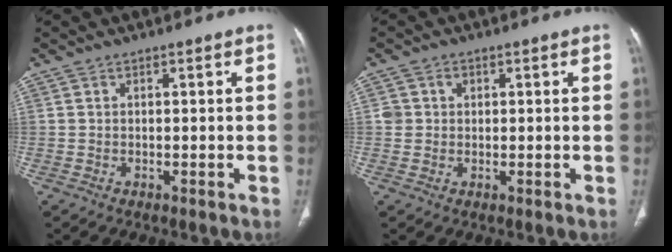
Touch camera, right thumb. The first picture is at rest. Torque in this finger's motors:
{"motor_torque": [0.50, 0.35, 0.21, 0.41, 0.04]}